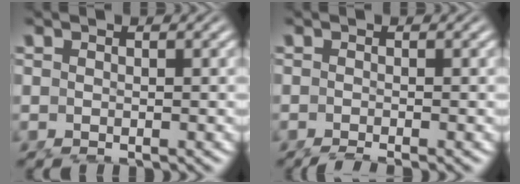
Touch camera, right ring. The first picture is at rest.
{"total": 3.4, "force": [-3.0, 0.4, 1.5], "torque": [-0.013, -0.009, -0.041]}